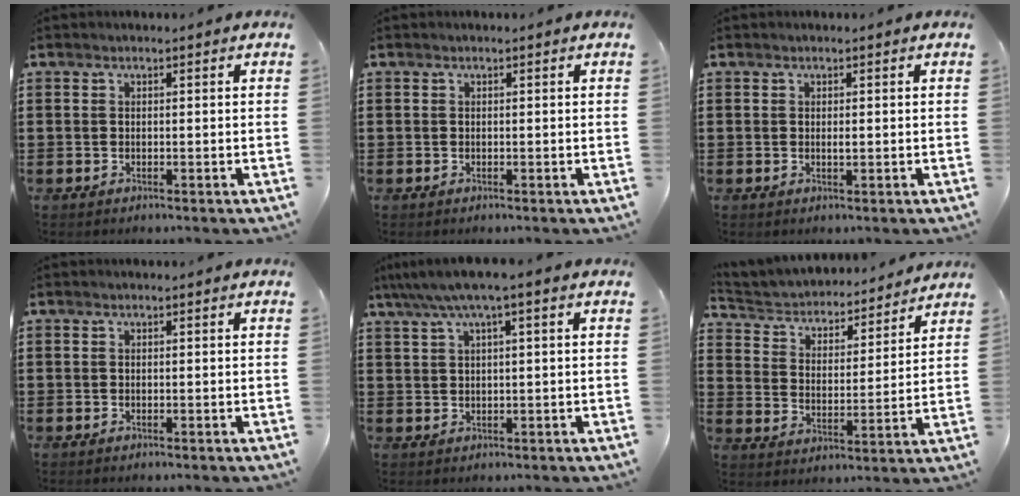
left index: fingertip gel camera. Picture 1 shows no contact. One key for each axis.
{"total": 0.0}
{"total": 0.8, "fx": 0.1, "fy": 0.2, "fz": 0.8, "tx": -0.016, "ty": -0.002, "tz": 0.003}
{"total": 0.0}
{"total": 3.7, "fx": 1.6, "fy": 0.1, "fz": 3.3, "tx": -0.066, "ty": 0.004, "tz": 0.026}
{"total": 3.7, "fx": 3.6, "fy": 1.0, "fz": 0.4, "tx": -0.033, "ty": -0.029, "tz": 0.053}